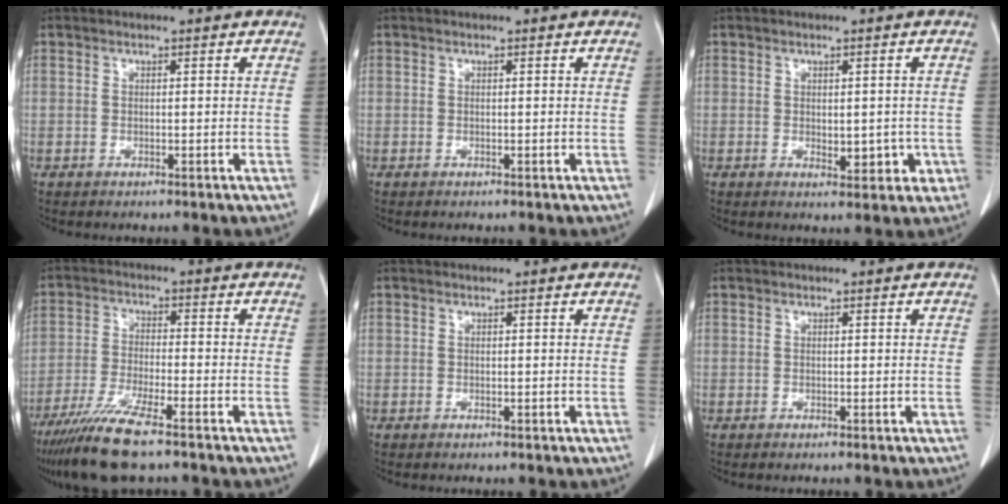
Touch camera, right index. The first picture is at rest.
{"total": 0.0}
{"total": 4.3, "force": [-0.8, 2.5, 3.5], "torque": [-0.035, 0.001, -0.001]}
{"total": 9.9, "force": [-7.2, 0.6, 6.8], "torque": [-0.134, -0.028, -0.132]}
{"total": 0.0}
{"total": 0.0}